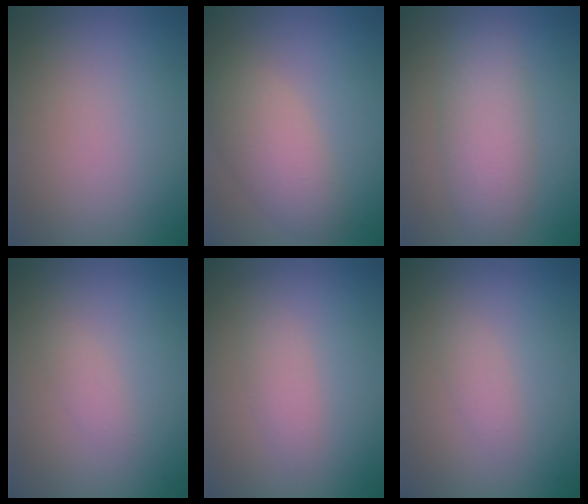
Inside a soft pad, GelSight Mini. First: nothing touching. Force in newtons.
{"total": 4.0, "press": 4.0, "slide": 0.0}
{"total": 4.5, "press": 4.5, "slide": 0.2}
{"total": 1.0, "press": 1.0, "slide": 0.0}
{"total": 1.4, "press": 1.4, "slide": 0.1}
{"total": 1.1, "press": 1.1, "slide": 0.0}